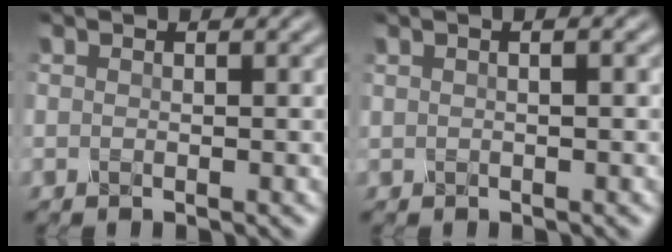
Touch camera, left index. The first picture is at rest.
{"total": 1.6, "force": [0.7, 0.6, 1.3], "torque": [-0.011, -0.002, 0.002]}